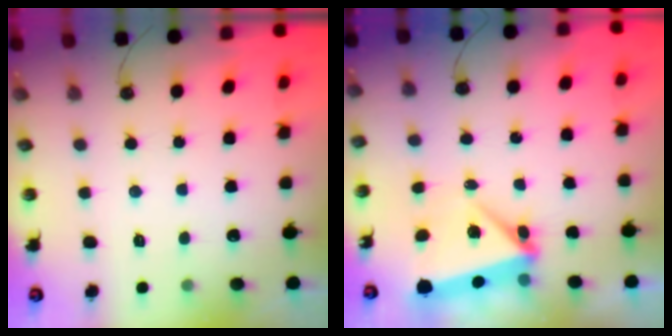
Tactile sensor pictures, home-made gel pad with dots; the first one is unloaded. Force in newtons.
{"total": 5.5, "press": 5.3, "slide": 1.7}